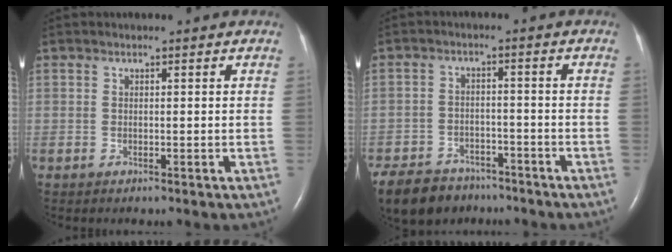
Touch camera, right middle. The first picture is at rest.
{"total": 12.6, "force": [-9.7, 6.8, 4.3], "torque": [-0.099, -0.008, -0.146]}